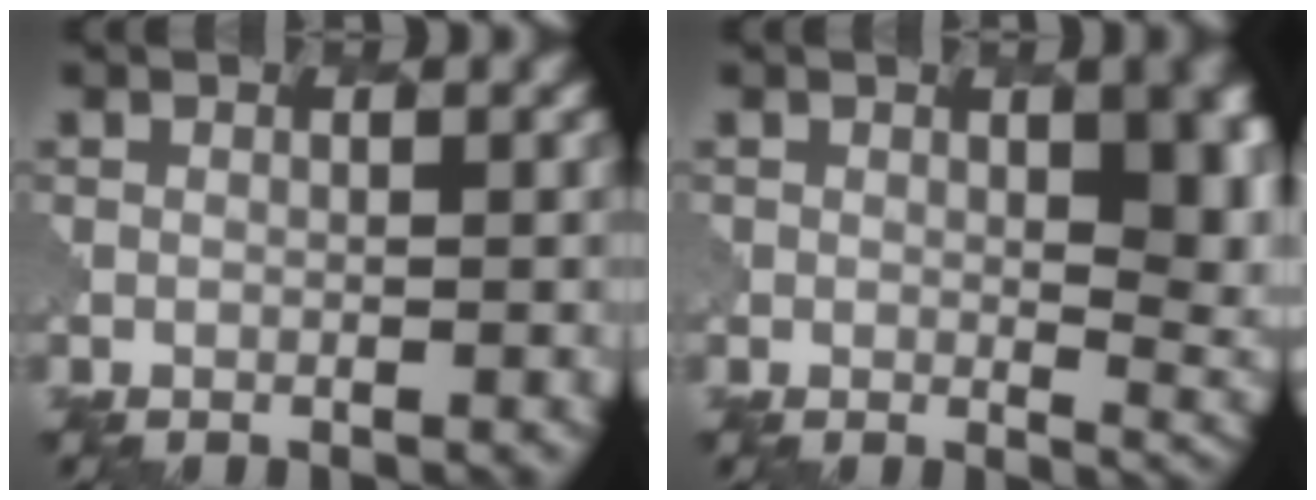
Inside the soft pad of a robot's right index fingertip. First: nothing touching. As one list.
[{"total": 9.0, "force": [2.3, 4.8, 7.3], "torque": [-0.084, -0.017, 0.044]}]